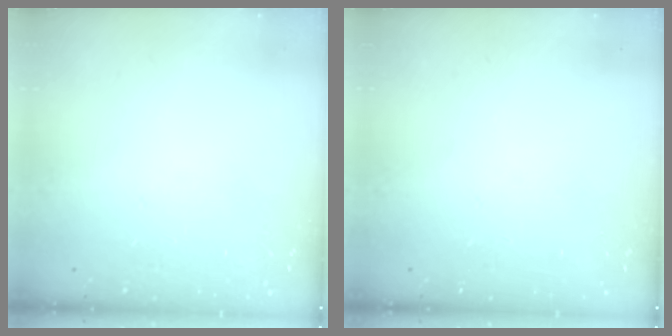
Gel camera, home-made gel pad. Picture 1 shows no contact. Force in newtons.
{"total": 0.0}